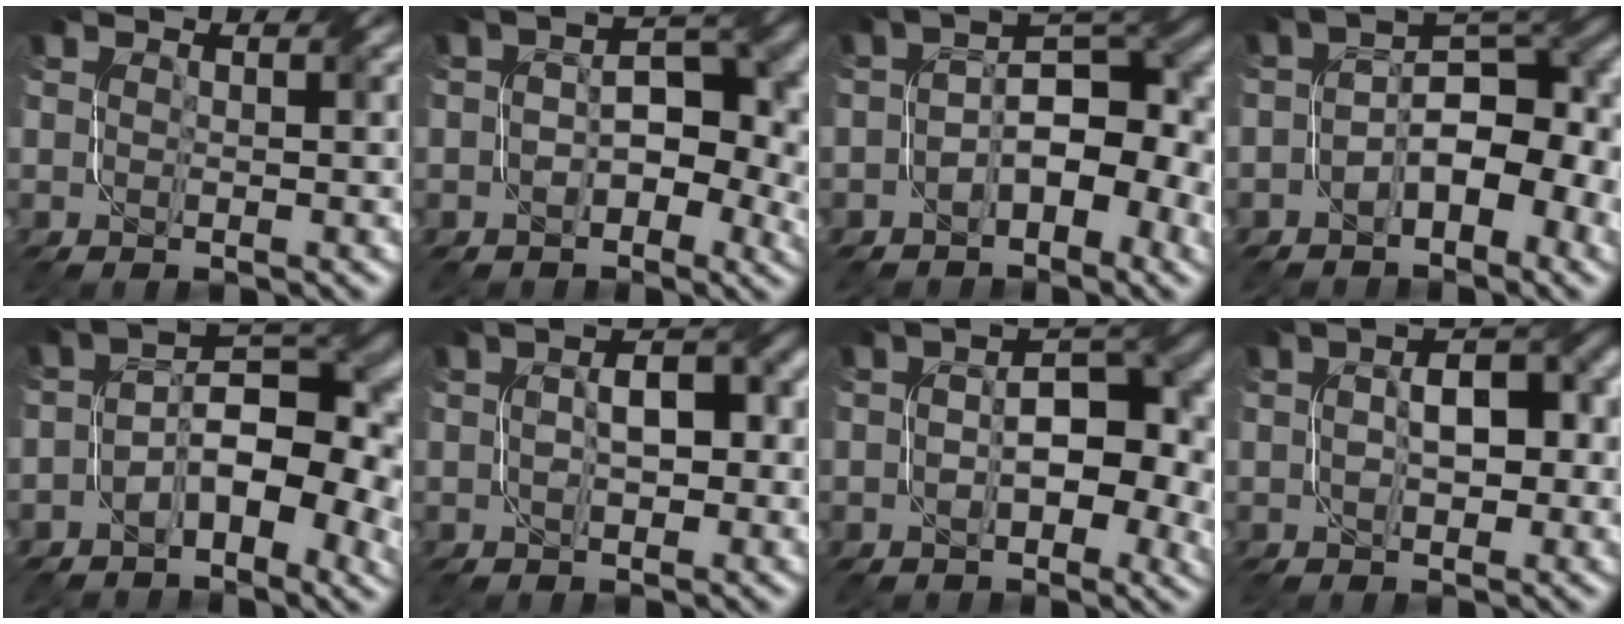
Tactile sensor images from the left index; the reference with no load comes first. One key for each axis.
{"total": 6.7, "fx": -0.9, "fy": 3.8, "fz": 5.4, "tx": -0.062, "ty": 0.008, "tz": -0.021}
{"total": 7.2, "fx": -1.8, "fy": 3.7, "fz": 5.9, "tx": -0.082, "ty": 0.015, "tz": -0.037}
{"total": 8.3, "fx": -2.3, "fy": 4.2, "fz": 6.8, "tx": -0.100, "ty": 0.015, "tz": -0.046}
{"total": 10.0, "fx": -2.2, "fy": 5.0, "fz": 8.4, "tx": -0.112, "ty": 0.011, "tz": -0.041}
{"total": 4.5, "fx": -0.4, "fy": 2.0, "fz": 4.0, "tx": -0.064, "ty": 0.007, "tz": -0.008}
{"total": 7.8, "fx": -0.4, "fy": 4.1, "fz": 6.6, "tx": -0.092, "ty": 0.009, "tz": -0.011}
{"total": 5.4, "fx": -0.5, "fy": 2.7, "fz": 4.7, "tx": -0.072, "ty": 0.010, "tz": -0.010}